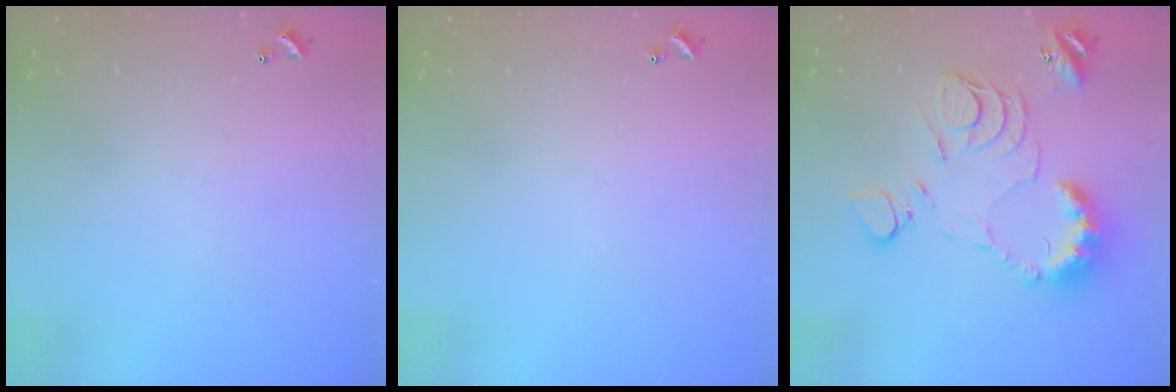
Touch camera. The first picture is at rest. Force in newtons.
{"total": 0.0}
{"total": 14.4, "press": 14.4, "slide": 1.2}